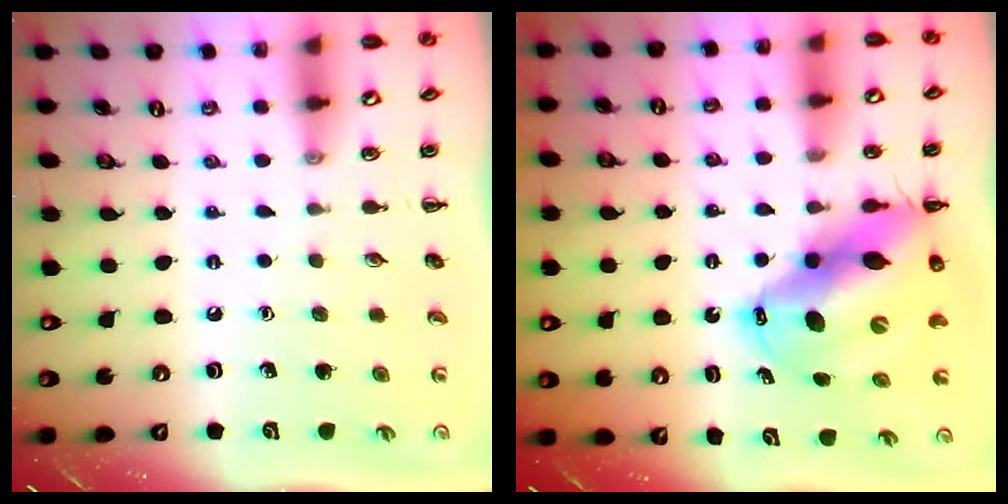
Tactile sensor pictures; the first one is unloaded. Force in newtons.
{"total": 16.4, "press": 15.7, "slide": 4.8}